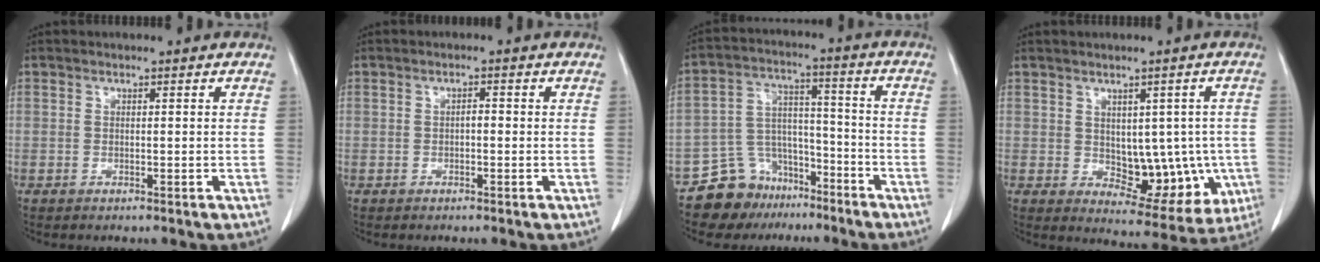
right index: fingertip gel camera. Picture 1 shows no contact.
{"total": 1.0, "force": [-0.1, 0.4, 0.9], "torque": [-0.015, 0.004, -0.002]}
{"total": 9.7, "force": [-7.5, 6.1, 1.1], "torque": [-0.024, 0.048, -0.127]}
{"total": 10.6, "force": [-1.0, 6.2, 8.5], "torque": [-0.089, 0.009, 0.011]}